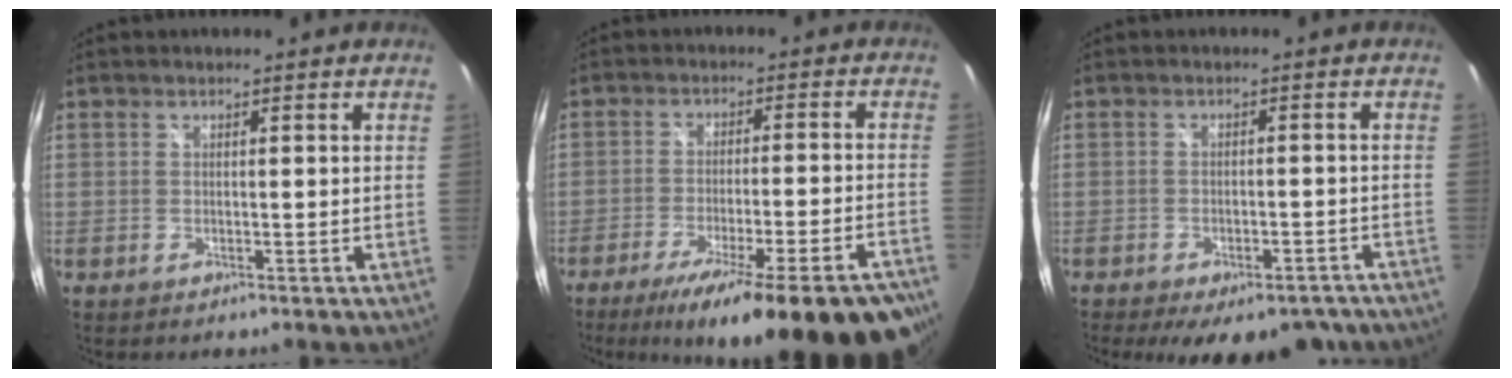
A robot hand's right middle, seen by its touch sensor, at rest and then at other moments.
{"total": 22.2, "force": [-16.4, 2.5, 14.8], "torque": [-0.231, -0.051, -0.233]}
{"total": 14.4, "force": [-10.9, 5.9, 7.3], "torque": [-0.137, -0.019, -0.130]}